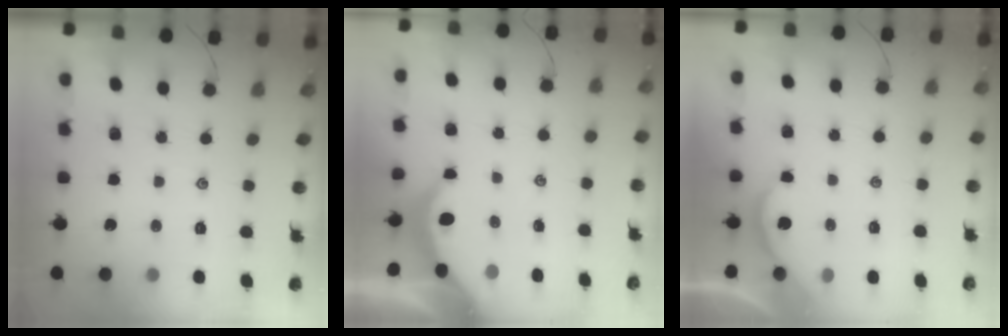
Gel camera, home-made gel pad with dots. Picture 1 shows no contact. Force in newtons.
{"total": 3.7, "press": 3.6, "slide": 0.4}
{"total": 1.3, "press": 1.3, "slide": 0.2}